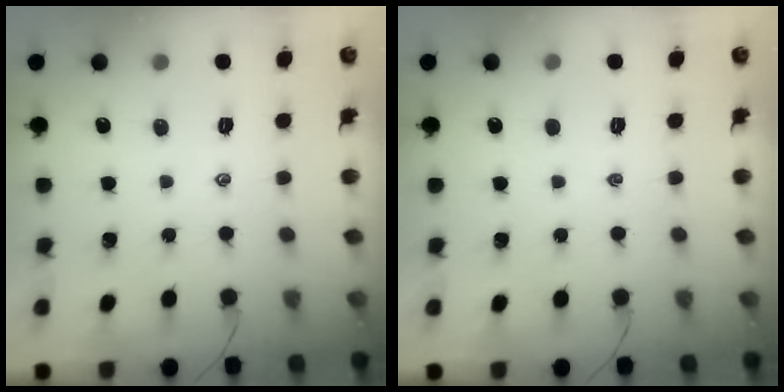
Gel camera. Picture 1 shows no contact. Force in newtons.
{"total": 0.0}